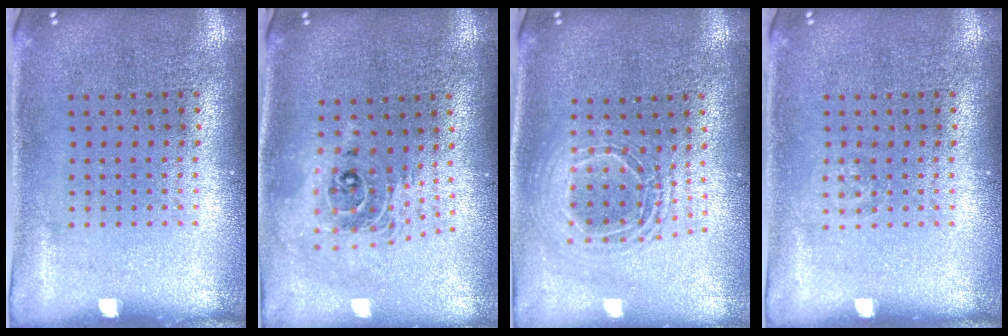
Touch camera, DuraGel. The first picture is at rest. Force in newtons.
{"total": 2.0, "press": 1.6, "slide": 1.3}
{"total": 1.8, "press": 1.4, "slide": 1.0}
{"total": 0.6, "press": 0.6, "slide": 0.2}